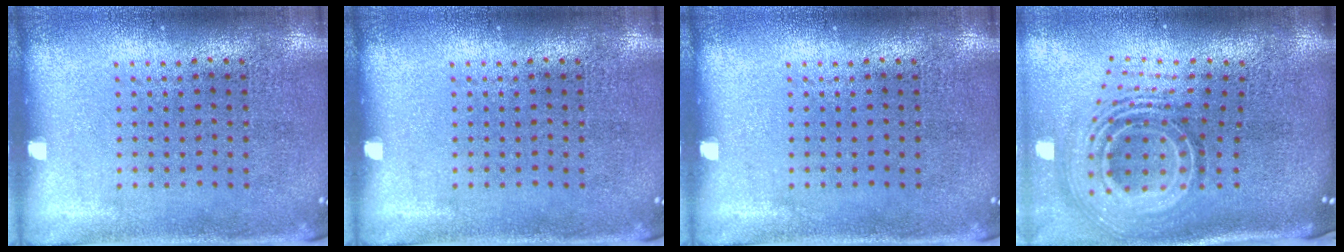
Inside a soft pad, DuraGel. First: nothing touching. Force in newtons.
{"total": 0.0}
{"total": 0.0}
{"total": 2.5, "press": 1.6, "slide": 1.9}